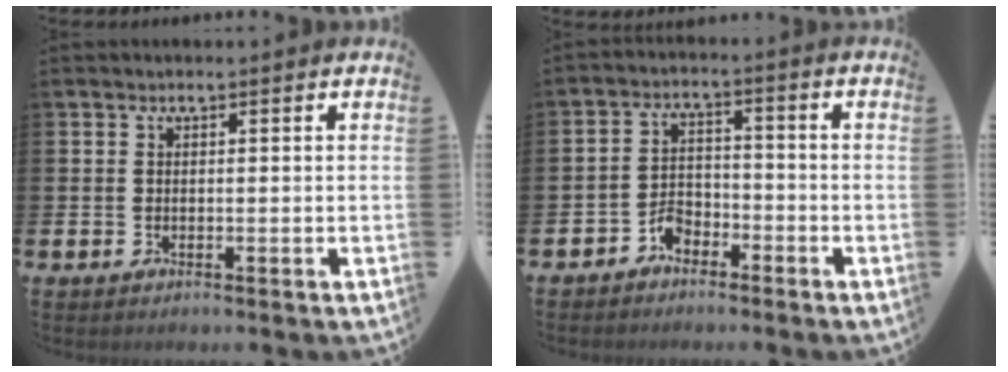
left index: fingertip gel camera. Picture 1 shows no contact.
{"total": 3.3, "force": [-2.8, 1.6, 0.8], "torque": [-0.022, 0.010, -0.058]}